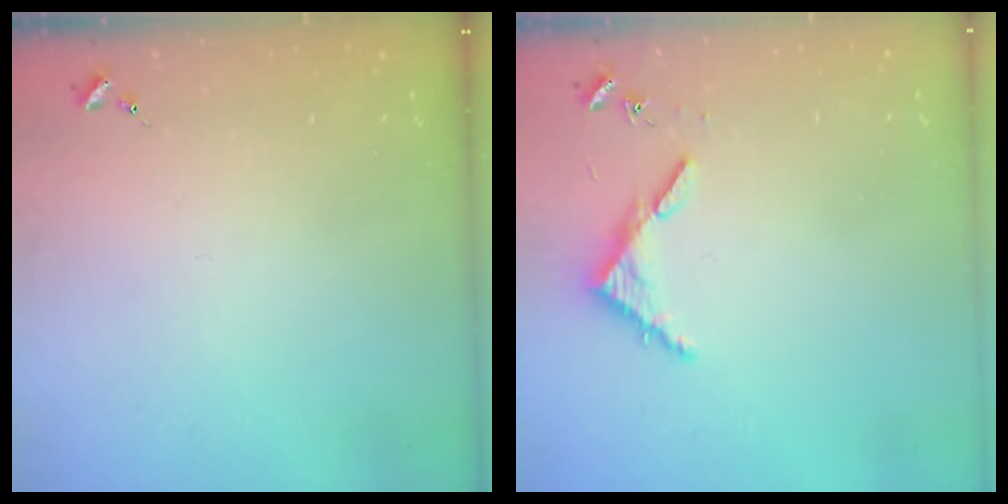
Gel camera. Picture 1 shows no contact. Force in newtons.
{"total": 3.9, "press": 3.9, "slide": 0.3}